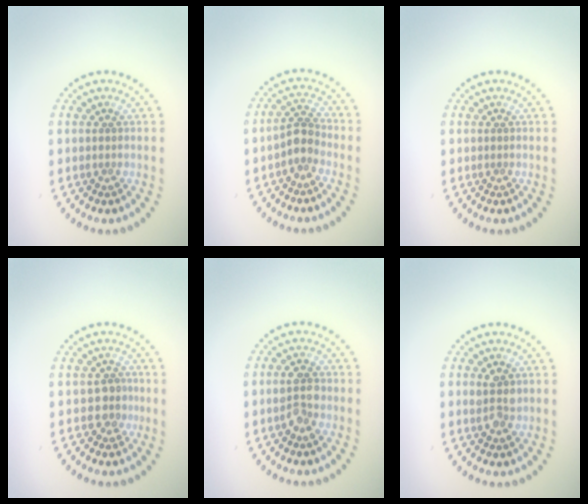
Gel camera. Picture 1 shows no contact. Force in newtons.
{"total": 2.3, "press": 1.9, "slide": 1.4}
{"total": 0.0}
{"total": 2.0, "press": 1.7, "slide": 1.0}
{"total": 2.5, "press": 2.5, "slide": 0.4}
{"total": 2.1, "press": 2.0, "slide": 0.6}